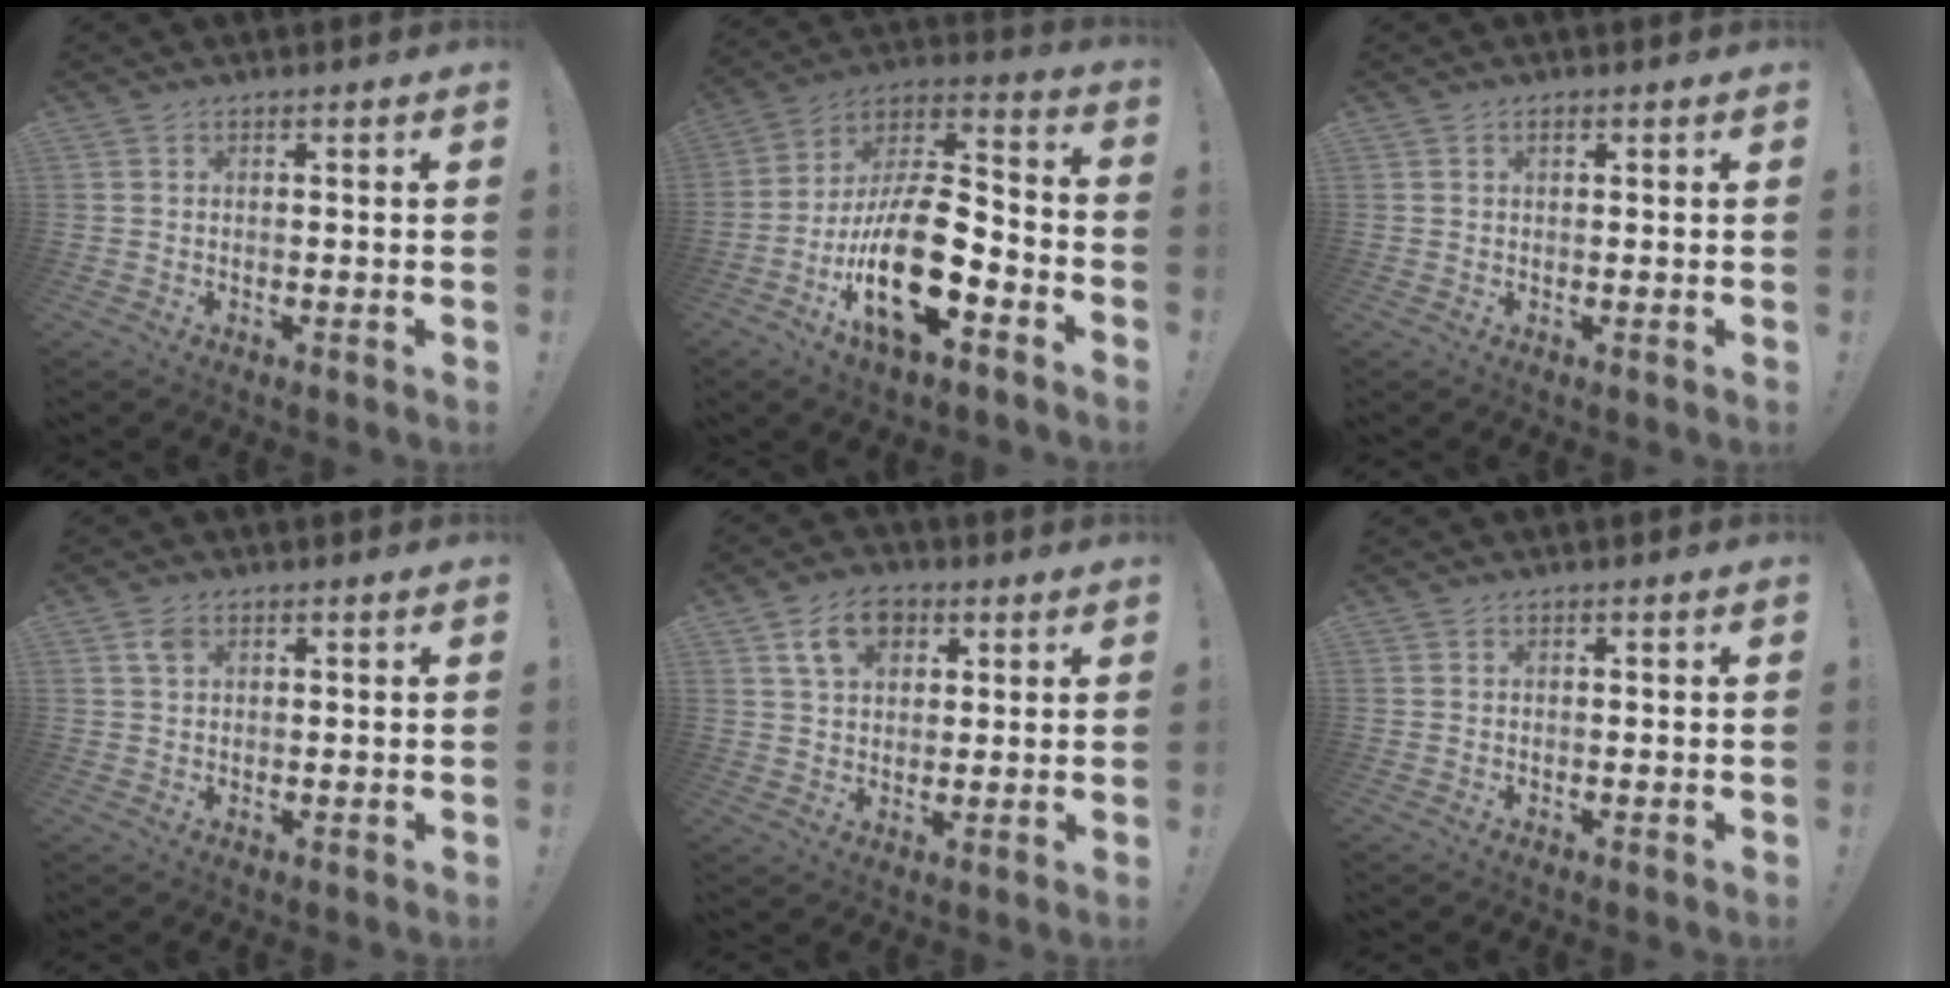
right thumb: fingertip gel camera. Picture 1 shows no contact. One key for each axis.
{"total": 21.8, "fx": -7.9, "fy": 9.4, "fz": 18.0, "tx": -0.341, "ty": 0.037, "tz": -0.126}
{"total": 0.8, "fx": 0.4, "fy": 0.3, "fz": 0.6, "tx": -0.011, "ty": 0.002, "tz": 0.007}
{"total": 2.8, "fx": 1.3, "fy": 1.7, "fz": 1.8, "tx": -0.029, "ty": 0.000, "tz": 0.022}
{"total": 9.8, "fx": 4.6, "fy": 6.7, "fz": 5.5, "tx": -0.086, "ty": 0.001, "tz": 0.087}
{"total": 0.0}